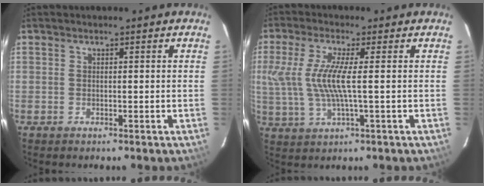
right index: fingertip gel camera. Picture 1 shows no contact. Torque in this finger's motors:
{"motor_torque": [0.22, 0.10, 0.28, 0.15]}